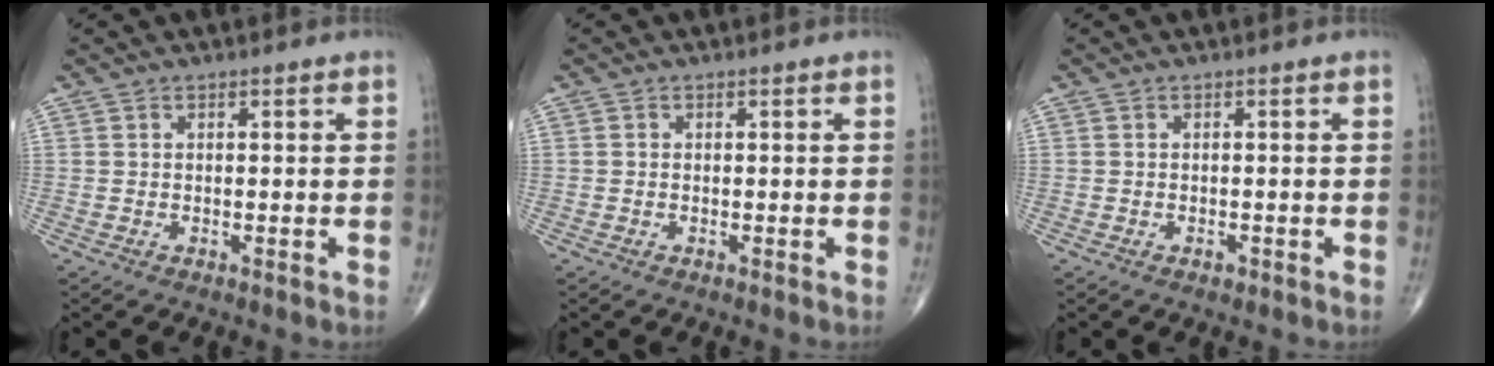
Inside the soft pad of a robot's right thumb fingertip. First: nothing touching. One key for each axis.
{"total": 0.0}
{"total": 0.7, "fx": -0.4, "fy": 0.5, "fz": 0.4, "tx": -0.003, "ty": 0.001, "tz": -0.006}